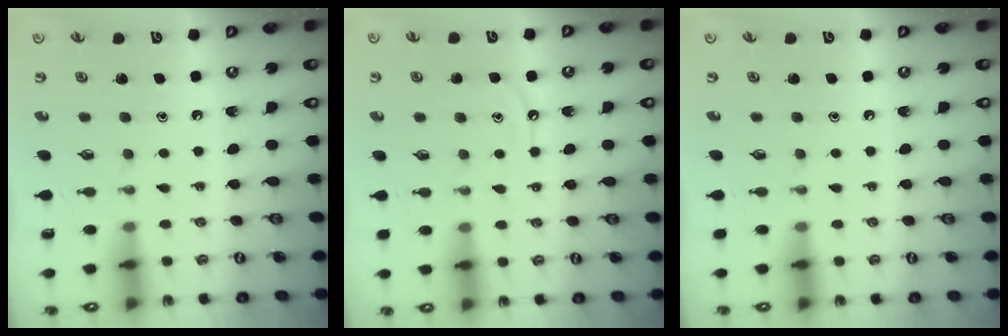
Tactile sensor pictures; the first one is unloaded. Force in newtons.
{"total": 5.3, "press": 5.2, "slide": 0.6}
{"total": 0.0}